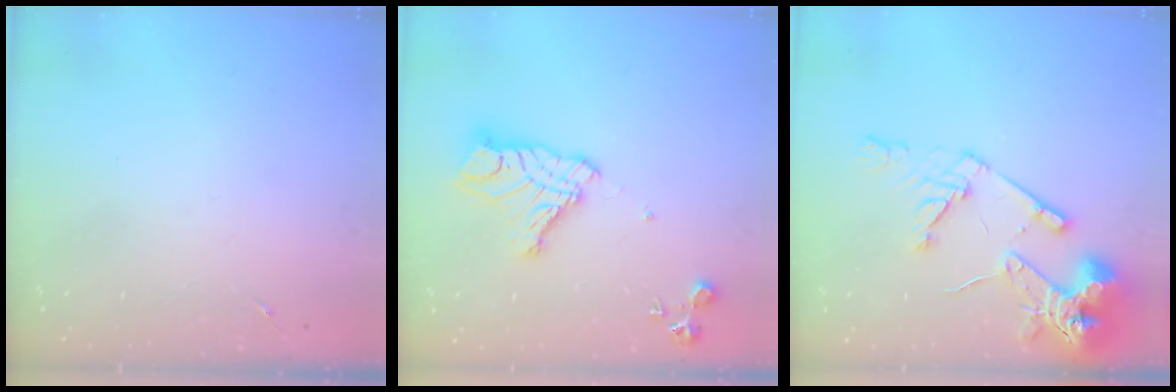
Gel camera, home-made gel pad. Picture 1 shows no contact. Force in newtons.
{"total": 14.4, "press": 14.3, "slide": 1.3}
{"total": 16.7, "press": 16.5, "slide": 2.1}